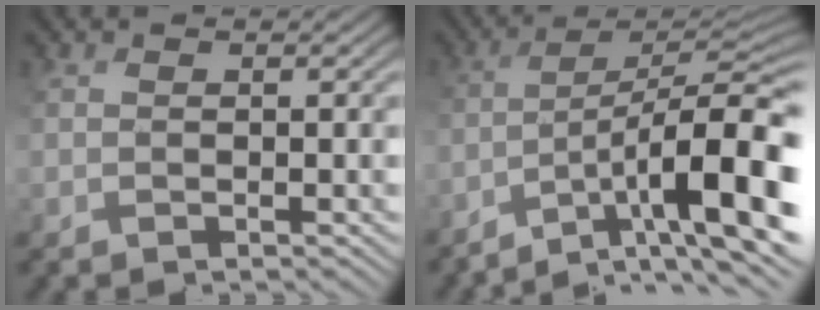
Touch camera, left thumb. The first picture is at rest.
{"total": 14.1, "force": [-7.1, 3.7, 11.6], "torque": [-0.181, -0.001, -0.102]}